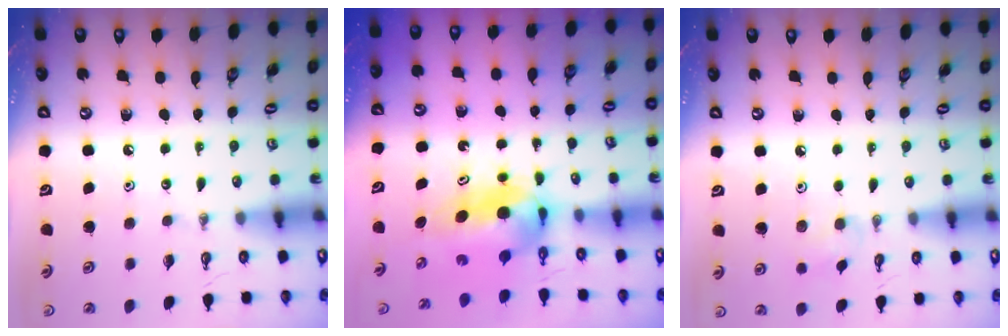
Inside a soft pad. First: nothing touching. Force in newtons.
{"total": 7.8, "press": 6.4, "slide": 4.5}
{"total": 6.1, "press": 6.1, "slide": 1.0}